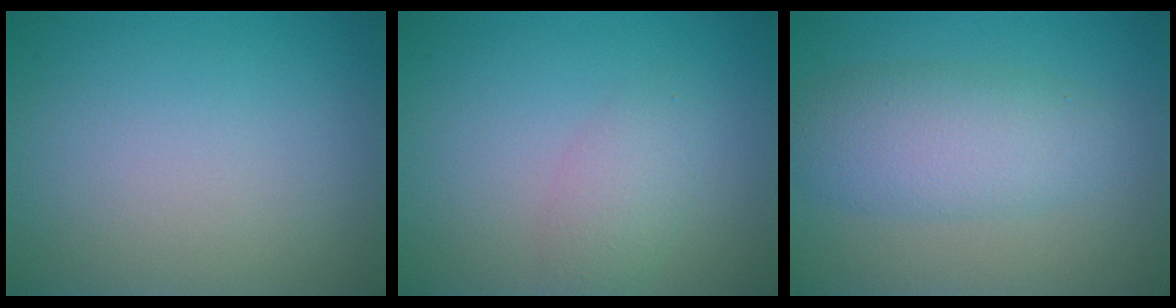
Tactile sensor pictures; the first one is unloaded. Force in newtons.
{"total": 2.2, "press": 2.2, "slide": 0.1}
{"total": 4.9, "press": 4.9, "slide": 0.2}